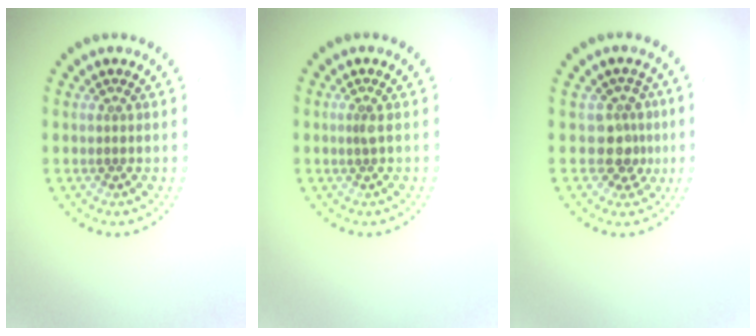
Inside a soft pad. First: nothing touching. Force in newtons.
{"total": 0.8, "press": 0.5, "slide": 0.6}
{"total": 2.6, "press": 2.0, "slide": 1.7}